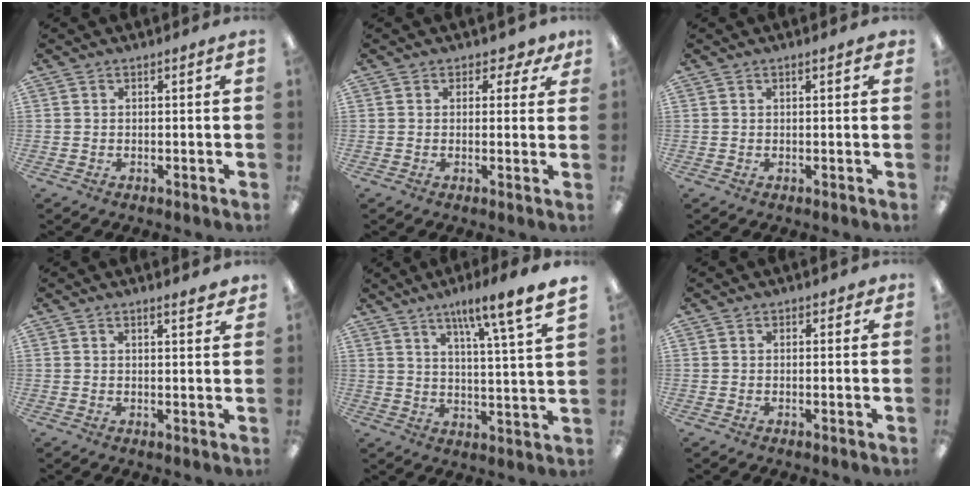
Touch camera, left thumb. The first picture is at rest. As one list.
[{"total": 2.9, "force": [1.6, 2.2, 1.0], "torque": [0.001, -0.004, 0.026]}, {"total": 1.5, "force": [1.0, 0.4, 1.1], "torque": [-0.016, 0.000, 0.015]}, {"total": 2.9, "force": [2.5, 0.3, 1.6], "torque": [-0.019, -0.013, 0.040]}, {"total": 10.2, "force": [7.7, -0.3, 6.7], "torque": [-0.095, -0.060, 0.113]}, {"total": 1.2, "force": [0.8, 0.7, 0.3], "torque": [0.001, -0.001, 0.014]}]